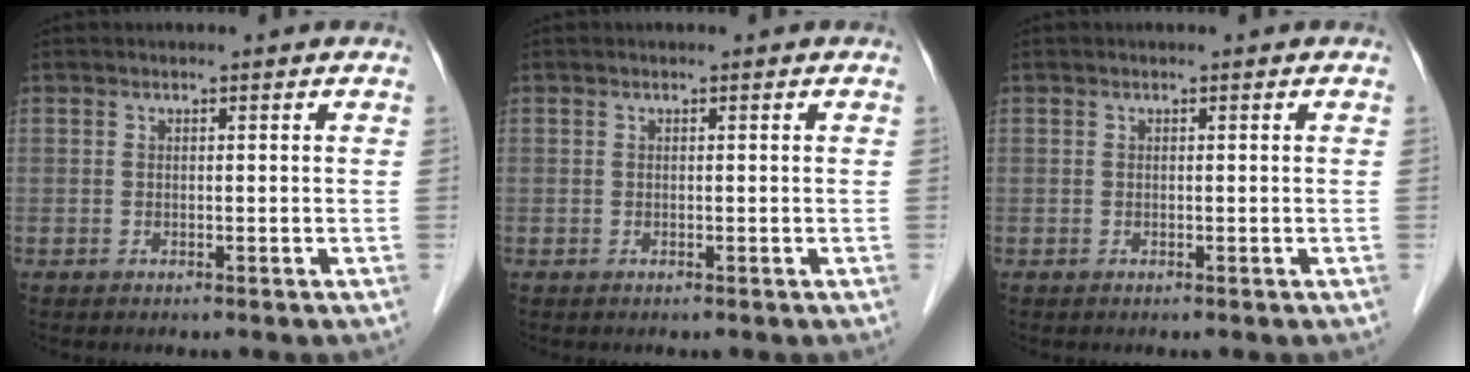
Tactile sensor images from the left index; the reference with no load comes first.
{"total": 0.0}
{"total": 0.0}